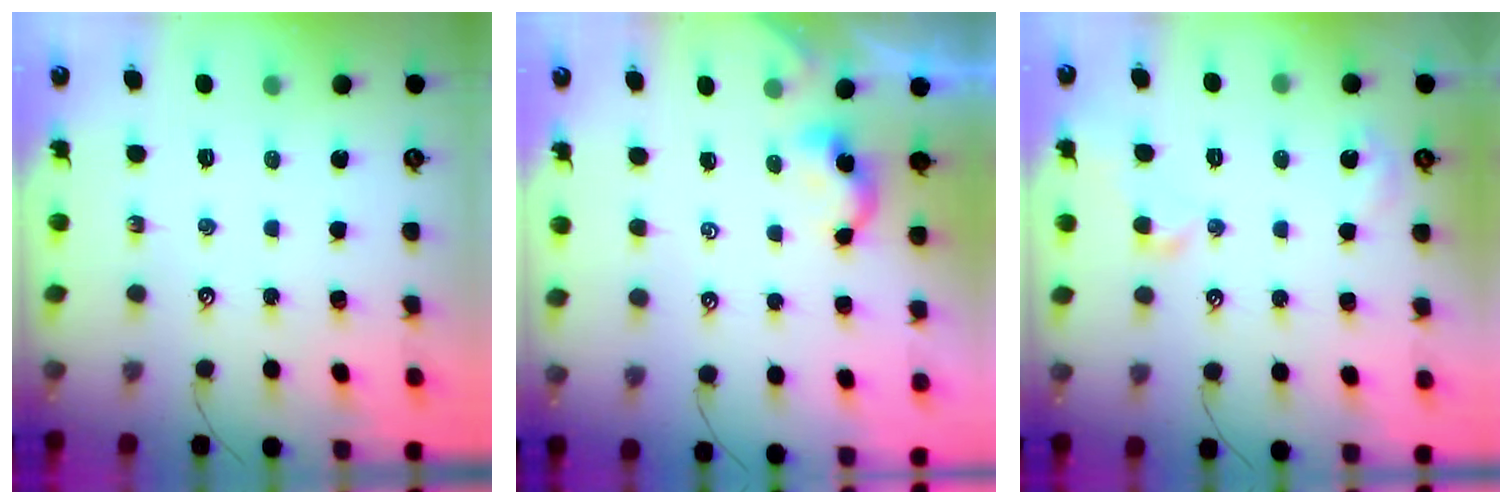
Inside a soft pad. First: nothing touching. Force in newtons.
{"total": 1.9, "press": 1.9, "slide": 0.1}
{"total": 3.1, "press": 3.1, "slide": 0.7}